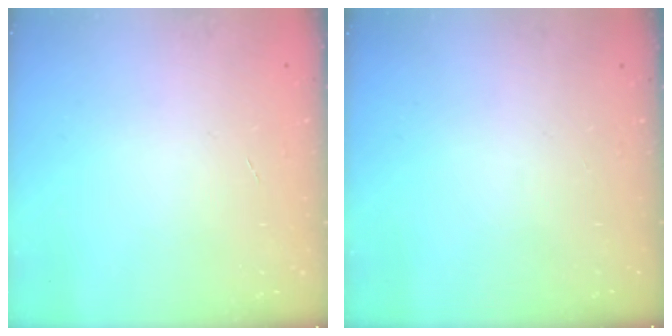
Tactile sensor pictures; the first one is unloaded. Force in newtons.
{"total": 0.0}